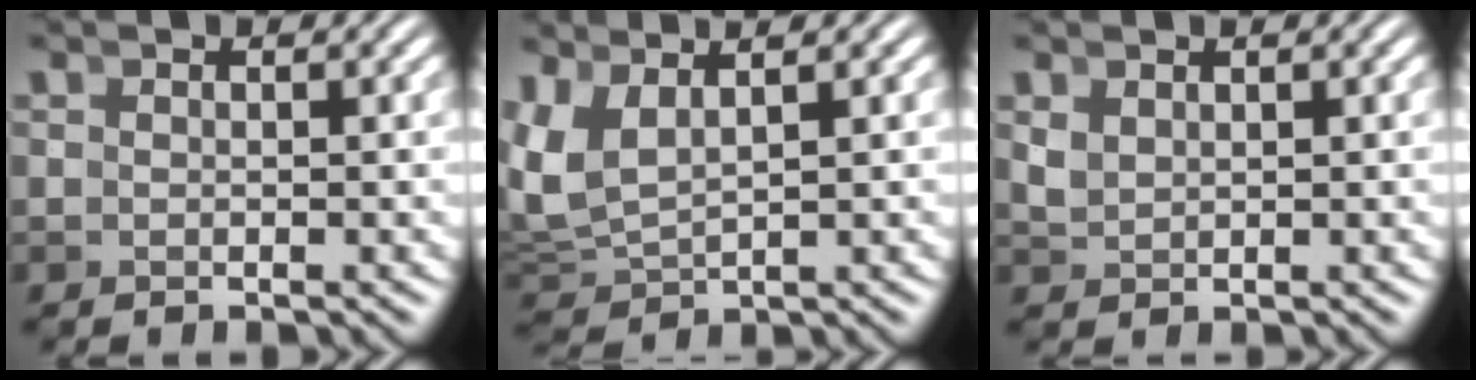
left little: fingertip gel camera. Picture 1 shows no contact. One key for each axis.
{"total": 6.4, "fx": 1.2, "fy": 5.0, "fz": 3.7, "tx": -0.113, "ty": -0.010, "tz": 0.029}
{"total": 0.9, "fx": 0.8, "fy": 0.3, "fz": 0.3, "tx": -0.004, "ty": -0.003, "tz": 0.026}